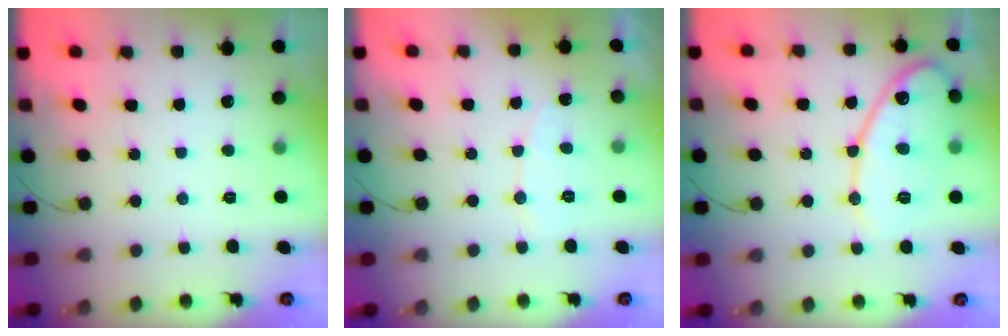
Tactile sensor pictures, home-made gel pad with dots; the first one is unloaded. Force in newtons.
{"total": 6.0, "press": 6.0, "slide": 0.4}
{"total": 14.4, "press": 14.4, "slide": 1.0}